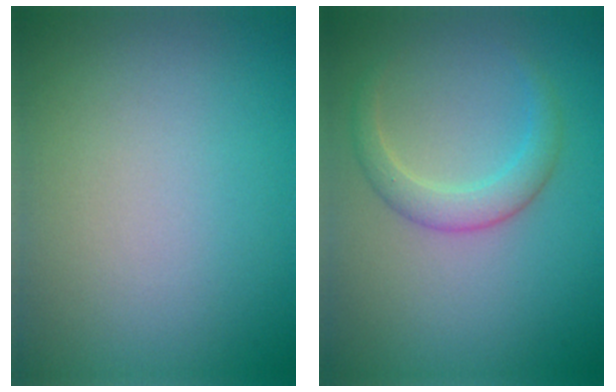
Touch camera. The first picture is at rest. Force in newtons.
{"total": 2.5, "press": 2.5, "slide": 0.2}